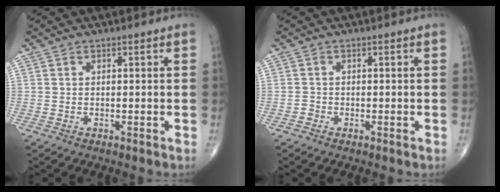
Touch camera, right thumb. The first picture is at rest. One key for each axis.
{"total": 0.9, "fx": -0.5, "fy": 0.7, "fz": 0.1, "tx": 0.003, "ty": 0.003, "tz": -0.015}